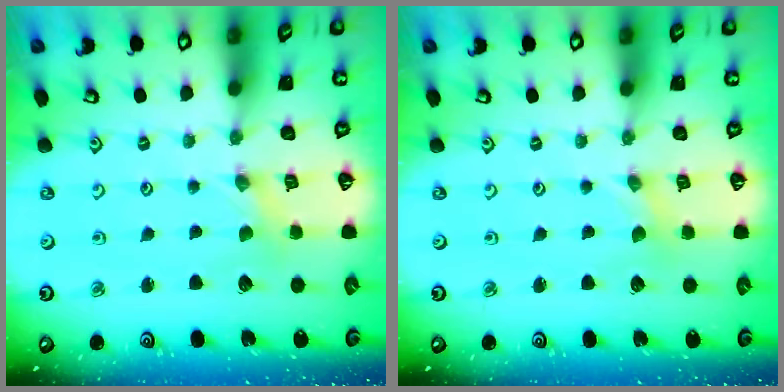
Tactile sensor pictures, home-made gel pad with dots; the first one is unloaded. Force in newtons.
{"total": 0.0}